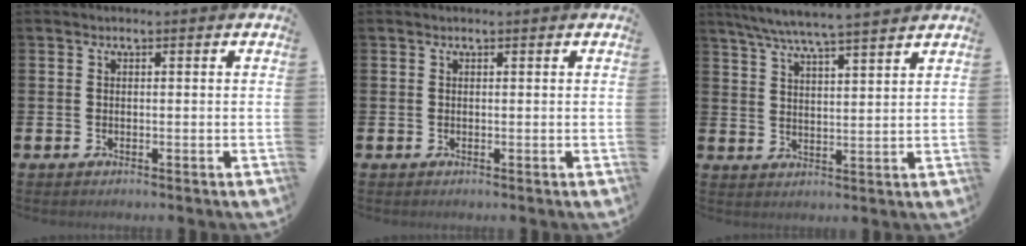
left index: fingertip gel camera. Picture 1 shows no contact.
{"total": 0.0}
{"total": 6.5, "force": [6.1, -0.2, 2.2], "torque": [-0.064, -0.029, 0.109]}